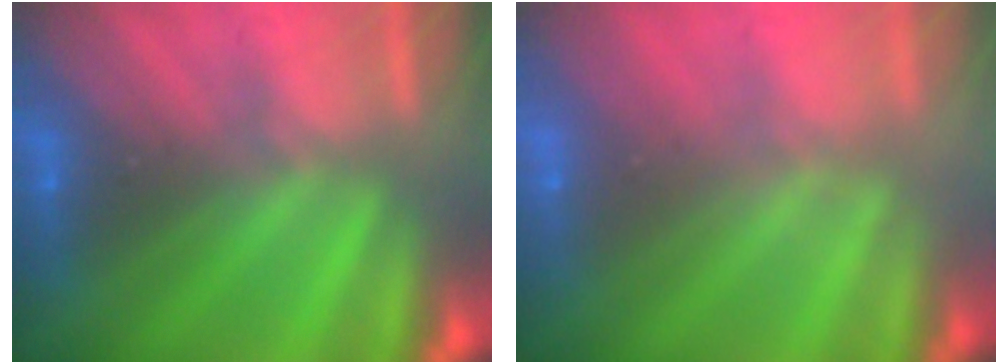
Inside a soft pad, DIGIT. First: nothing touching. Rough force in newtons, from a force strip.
{"total": 1.9}